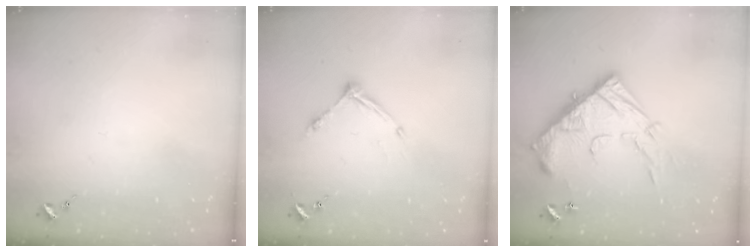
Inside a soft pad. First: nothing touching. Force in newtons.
{"total": 8.6, "press": 8.6, "slide": 0.5}
{"total": 19.3, "press": 19.2, "slide": 1.6}